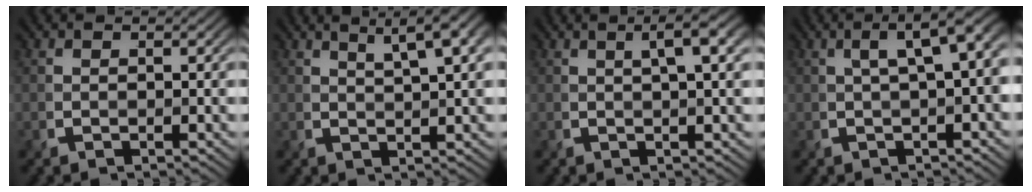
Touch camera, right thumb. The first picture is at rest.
{"total": 6.6, "force": [3.6, 1.4, 5.3], "torque": [-0.083, 0.016, 0.058]}
{"total": 4.0, "force": [1.4, 0.6, 3.7], "torque": [-0.058, 0.007, 0.024]}
{"total": 5.7, "force": [1.0, 1.4, 5.4], "torque": [-0.071, 0.024, 0.014]}